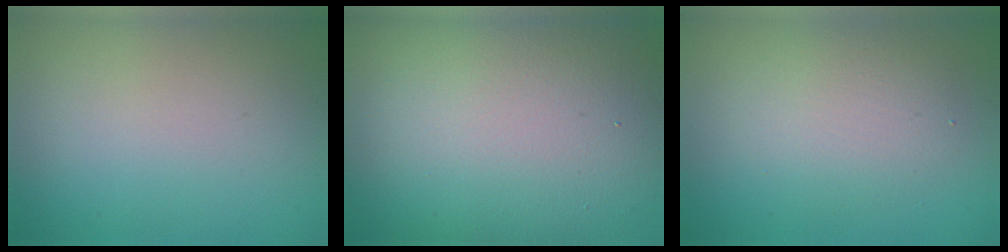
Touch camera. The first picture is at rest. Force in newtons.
{"total": 17.3, "press": 17.2, "slide": 1.1}
{"total": 3.5, "press": 3.5, "slide": 0.2}